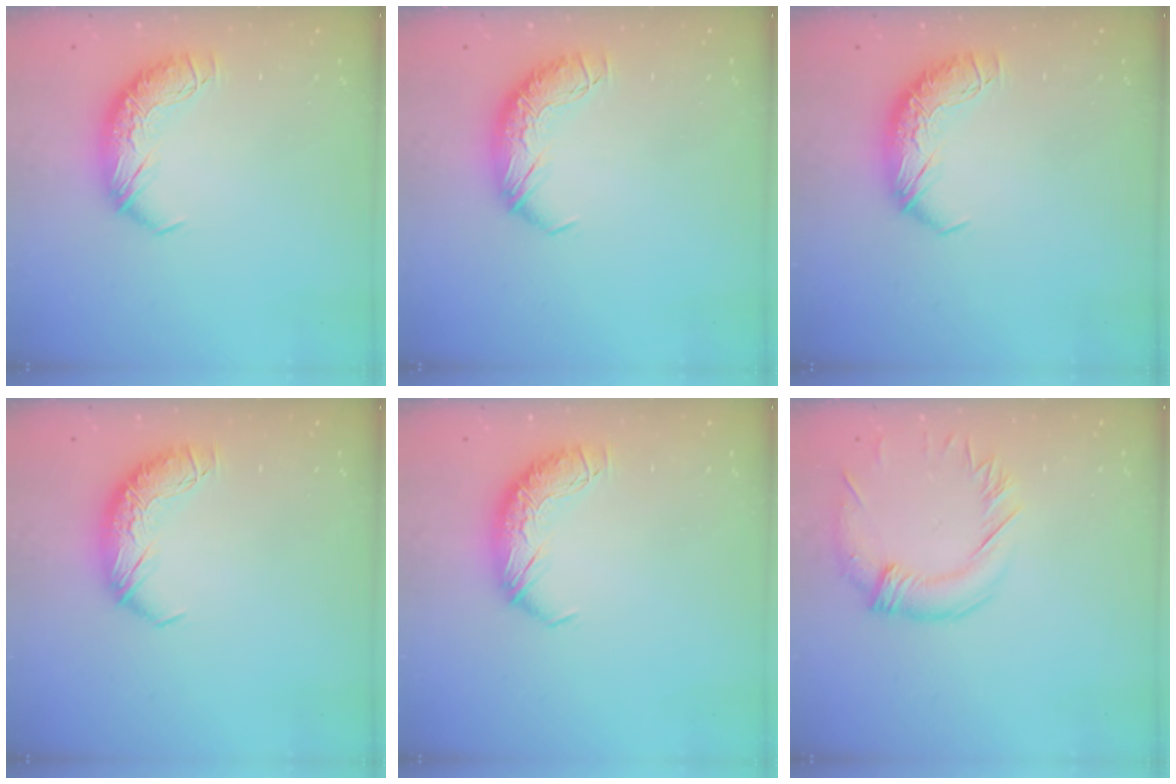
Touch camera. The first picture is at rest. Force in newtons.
{"total": 0.0}
{"total": 0.0}
{"total": 0.0}
{"total": 0.0}
{"total": 1.1, "press": 0.2, "slide": 1.1}